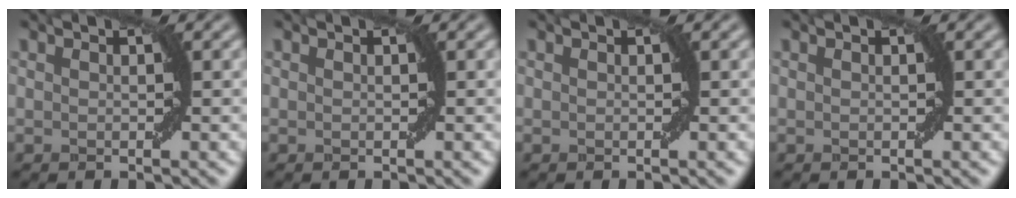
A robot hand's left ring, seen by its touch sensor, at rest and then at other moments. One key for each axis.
{"total": 0.0}
{"total": 0.0}
{"total": 0.0}